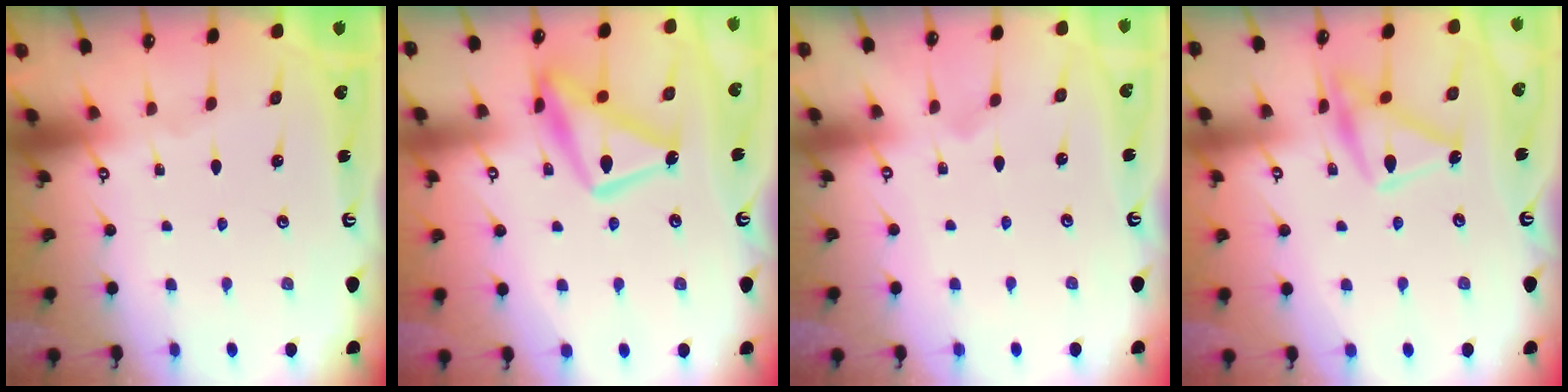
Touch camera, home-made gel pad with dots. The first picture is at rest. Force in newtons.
{"total": 15.1, "press": 15.0, "slide": 1.3}
{"total": 7.0, "press": 7.0, "slide": 0.5}
{"total": 14.4, "press": 14.4, "slide": 0.7}